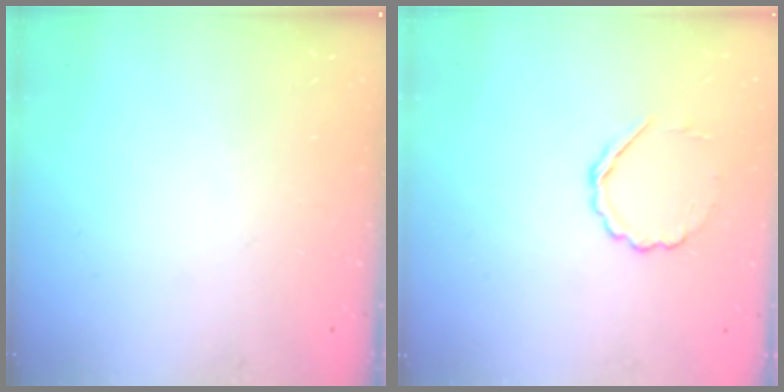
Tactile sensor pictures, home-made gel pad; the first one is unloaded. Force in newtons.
{"total": 4.4, "press": 4.2, "slide": 1.5}